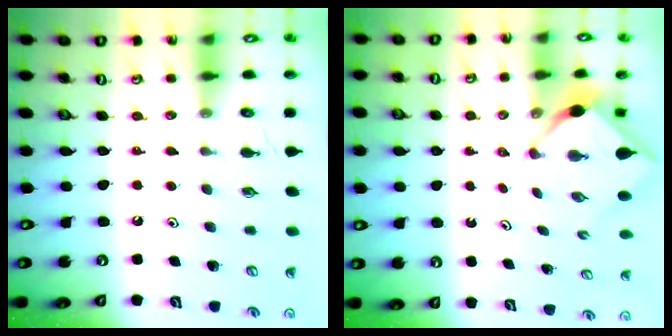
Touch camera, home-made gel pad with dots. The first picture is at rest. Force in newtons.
{"total": 2.7, "press": 2.6, "slide": 0.3}